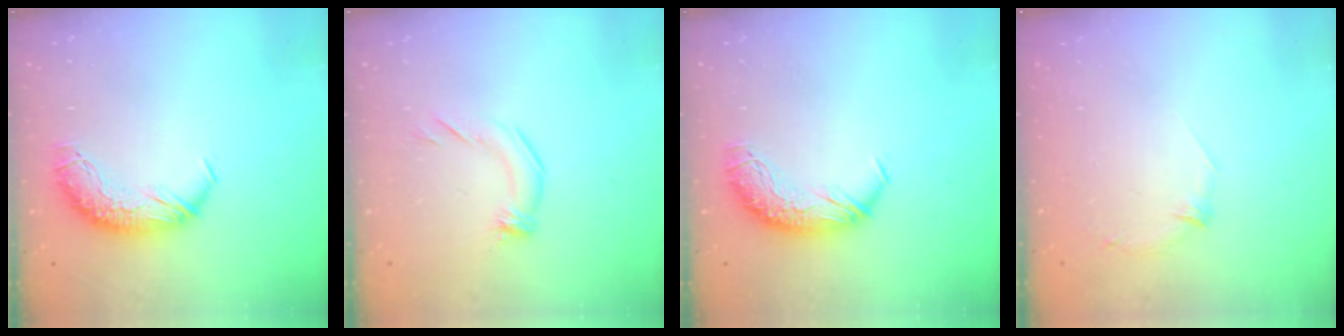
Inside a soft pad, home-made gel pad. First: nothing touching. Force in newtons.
{"total": 2.8, "press": 2.7, "slide": 0.8}
{"total": 0.0}
{"total": 7.5, "press": 7.4, "slide": 0.7}